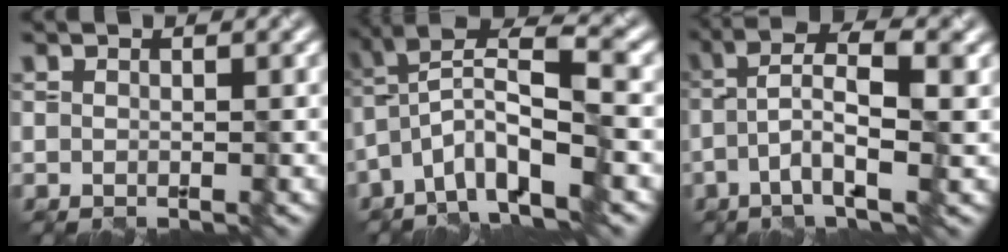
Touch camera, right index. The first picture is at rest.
{"total": 7.4, "force": [-2.6, 2.2, 6.5], "torque": [-0.118, 0.022, -0.054]}
{"total": 5.3, "force": [-1.0, 1.0, 5.1], "torque": [-0.098, 0.019, -0.026]}